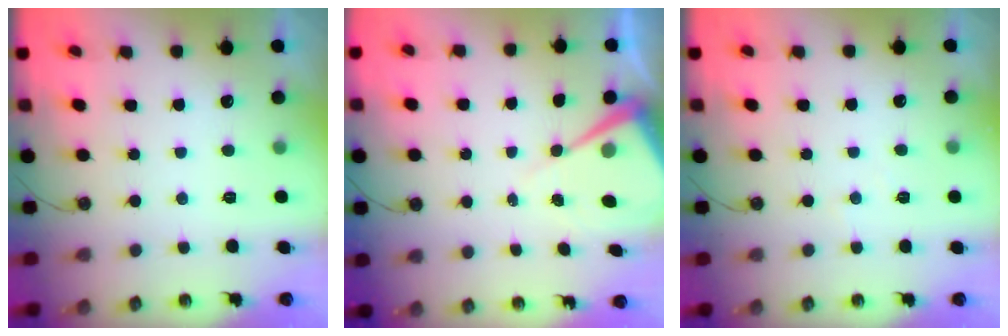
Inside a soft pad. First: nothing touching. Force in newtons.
{"total": 7.8, "press": 7.8, "slide": 0.7}
{"total": 2.1, "press": 2.1, "slide": 0.4}